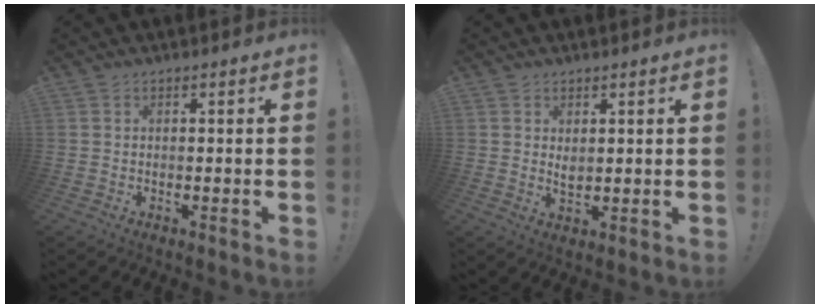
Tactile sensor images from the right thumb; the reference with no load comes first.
{"total": 2.6, "force": [1.6, 1.4, 1.4], "torque": [-0.015, -0.013, 0.026]}